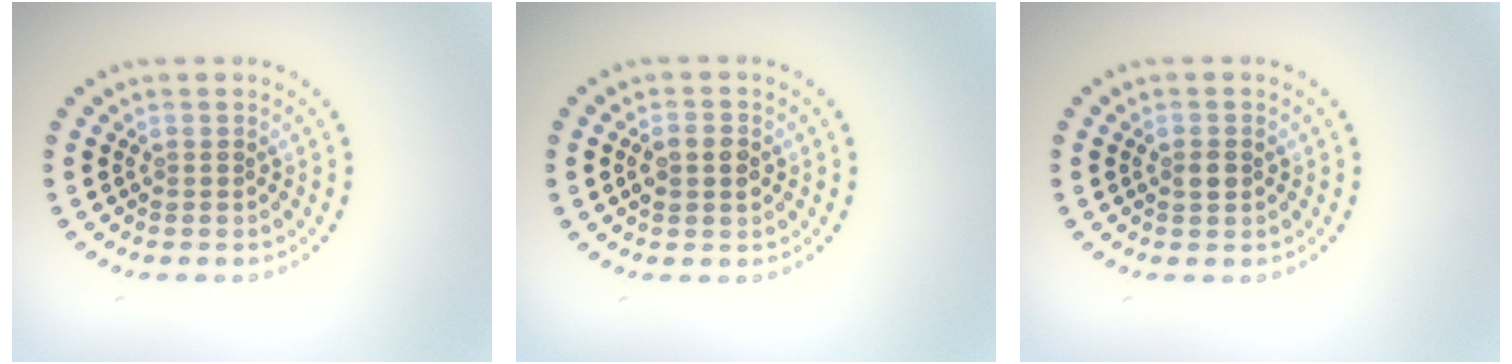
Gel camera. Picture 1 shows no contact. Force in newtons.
{"total": 2.1, "press": 2.0, "slide": 0.1}
{"total": 1.0, "press": 1.0, "slide": 0.1}